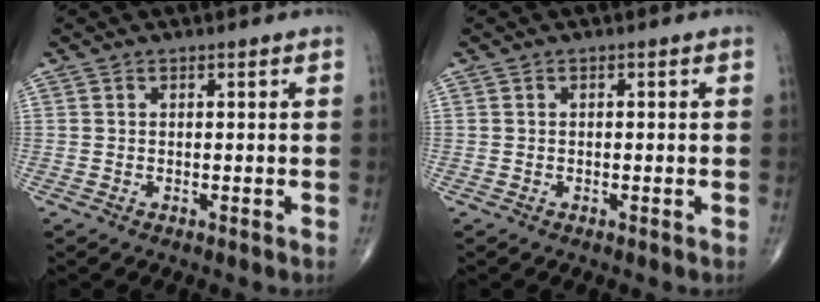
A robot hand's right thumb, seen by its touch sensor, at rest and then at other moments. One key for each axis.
{"total": 0.0}